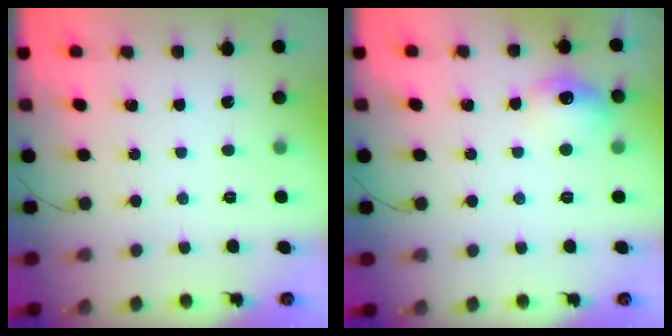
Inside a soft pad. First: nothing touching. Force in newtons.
{"total": 9.5, "press": 9.4, "slide": 0.9}